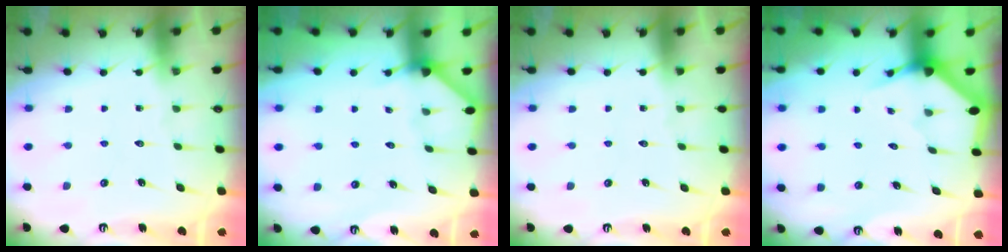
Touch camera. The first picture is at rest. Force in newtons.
{"total": 3.4, "press": 3.4, "slide": 0.3}
{"total": 0.0}
{"total": 3.3, "press": 3.3, "slide": 0.1}